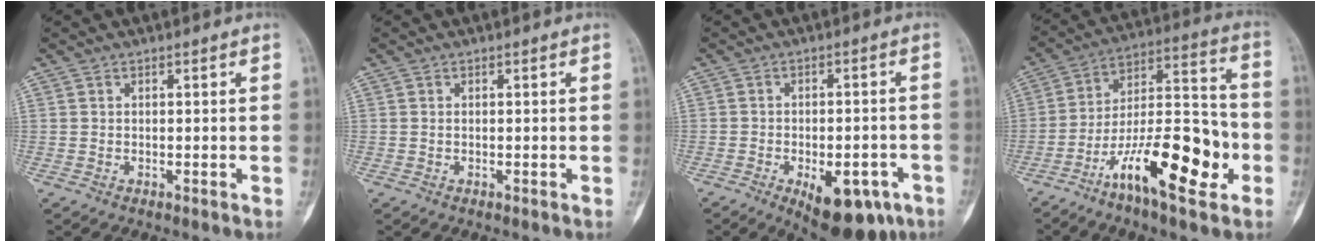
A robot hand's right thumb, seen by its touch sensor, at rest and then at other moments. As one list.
[{"total": 0.0}, {"total": 13.3, "force": [-6.4, 6.5, 9.7], "torque": [-0.108, 0.016, -0.077]}, {"total": 19.9, "force": [-8.4, 6.8, 16.7], "torque": [-0.260, 0.059, -0.139]}]